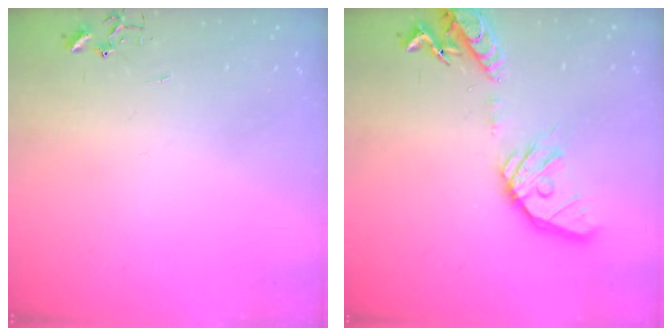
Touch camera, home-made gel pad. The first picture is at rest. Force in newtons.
{"total": 17.8, "press": 17.5, "slide": 3.0}